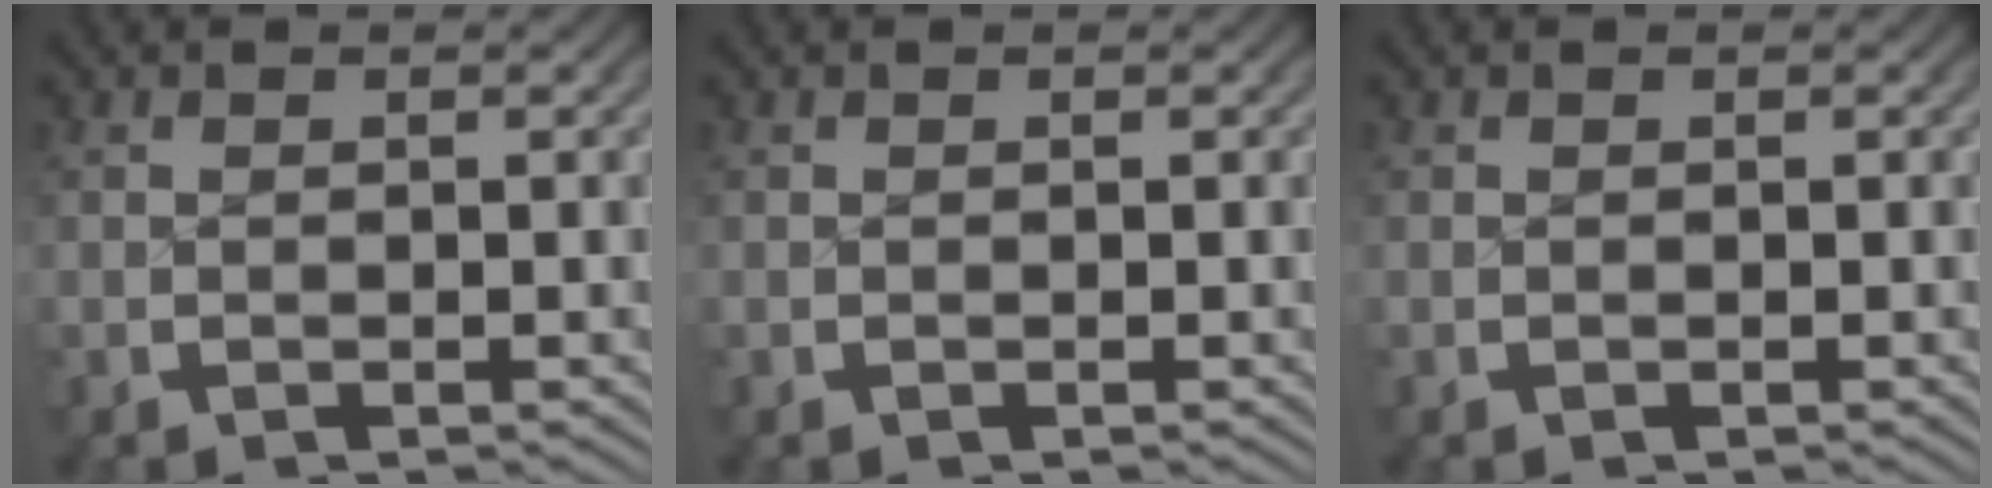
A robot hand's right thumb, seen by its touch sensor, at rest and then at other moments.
{"total": 0.0}
{"total": 0.0}